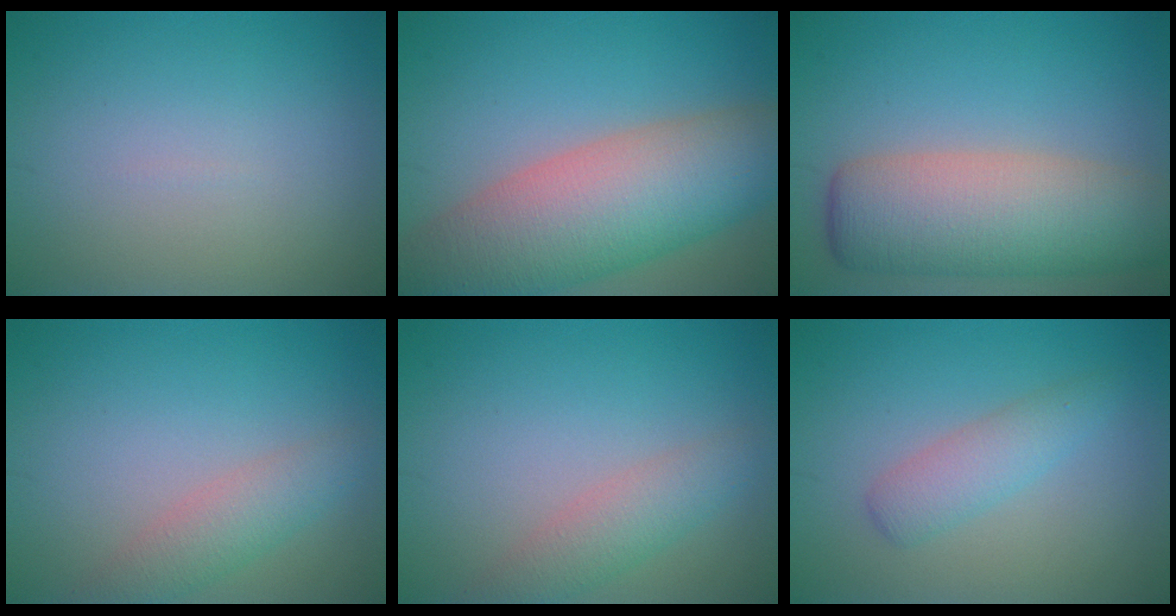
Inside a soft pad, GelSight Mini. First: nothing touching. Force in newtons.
{"total": 11.7, "press": 11.7, "slide": 0.7}
{"total": 9.4, "press": 9.3, "slide": 0.5}
{"total": 3.0, "press": 3.0, "slide": 0.1}
{"total": 3.0, "press": 3.0, "slide": 0.1}
{"total": 2.6, "press": 2.6, "slide": 0.1}